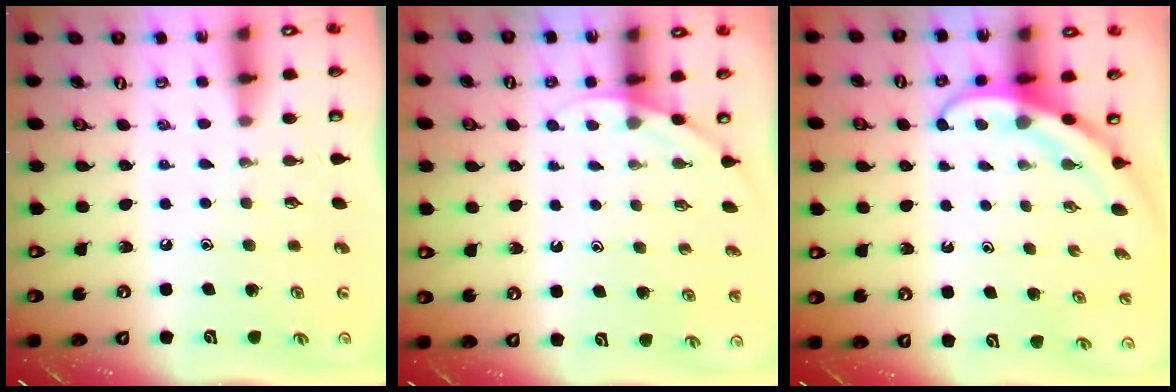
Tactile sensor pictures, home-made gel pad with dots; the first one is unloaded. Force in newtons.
{"total": 2.6, "press": 2.6, "slide": 0.1}
{"total": 3.5, "press": 3.5, "slide": 0.3}